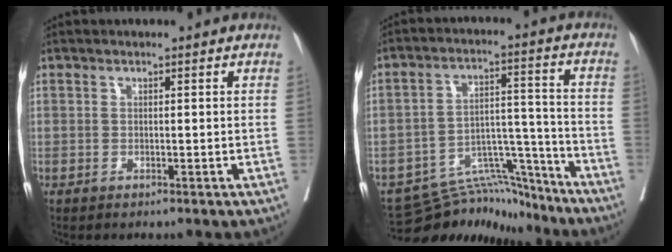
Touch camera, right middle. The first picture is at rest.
{"total": 10.9, "force": [-10.5, 3.1, 0.4], "torque": [0.007, 0.048, -0.169]}